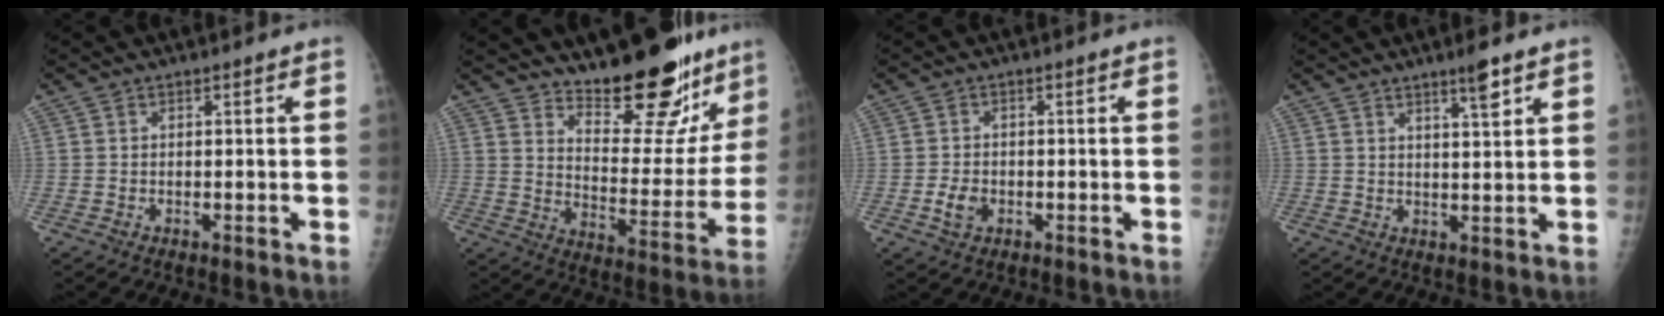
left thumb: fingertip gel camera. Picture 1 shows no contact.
{"total": 18.6, "force": [15.1, 5.9, 9.1], "torque": [-0.077, -0.122, 0.219]}
{"total": 3.1, "force": [-1.0, 2.2, 1.9], "torque": [-0.034, 0.004, -0.017]}
{"total": 4.3, "force": [2.9, 0.4, 3.2], "torque": [-0.048, -0.020, 0.048]}